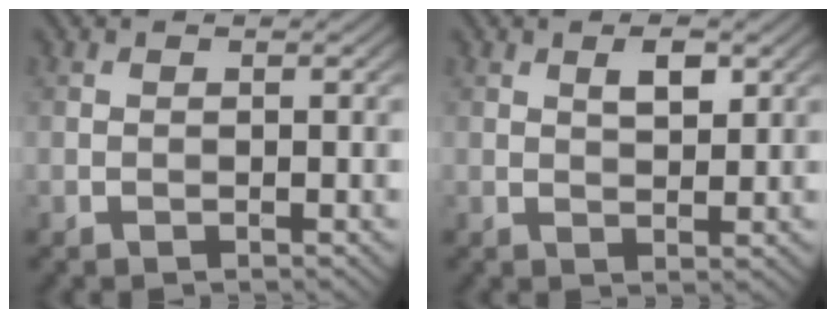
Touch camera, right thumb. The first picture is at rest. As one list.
[{"total": 2.6, "force": [1.2, 1.2, 2.1], "torque": [-0.036, -0.001, 0.022]}]